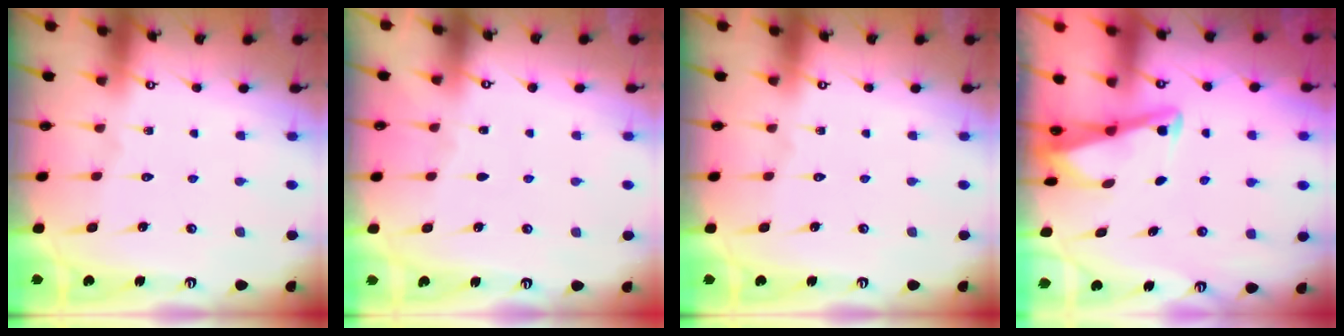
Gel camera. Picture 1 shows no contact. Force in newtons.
{"total": 2.4, "press": 2.4, "slide": 0.4}
{"total": 0.0}
{"total": 2.9, "press": 2.9, "slide": 0.4}